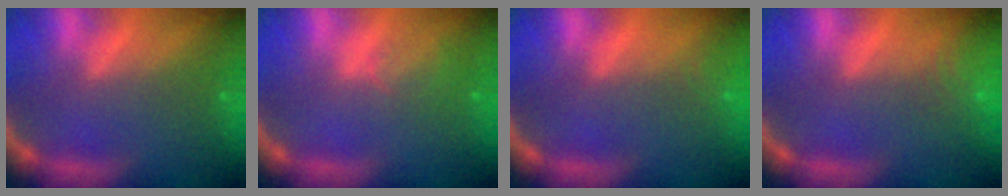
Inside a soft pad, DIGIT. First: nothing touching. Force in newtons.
{"total": 2.0}
{"total": 1.4}
{"total": 4.5}